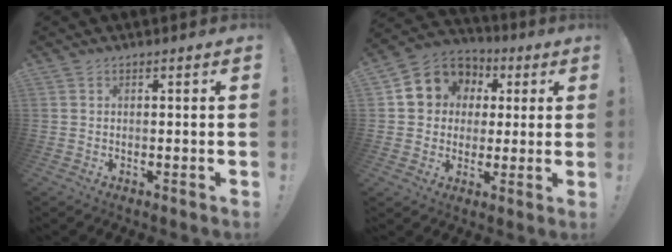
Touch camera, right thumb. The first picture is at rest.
{"total": 10.5, "force": [2.6, 9.6, 3.4], "torque": [-0.045, -0.009, 0.055]}